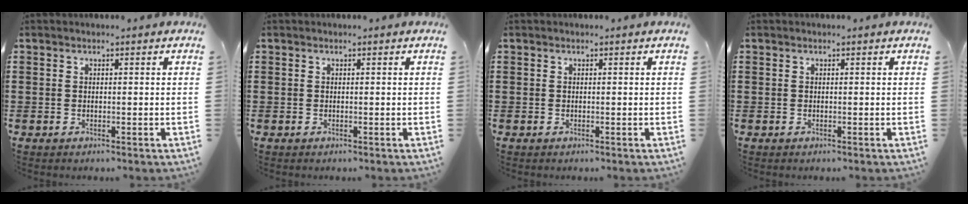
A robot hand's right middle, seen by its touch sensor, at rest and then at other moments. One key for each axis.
{"total": 0.0}
{"total": 0.0}
{"total": 0.0}